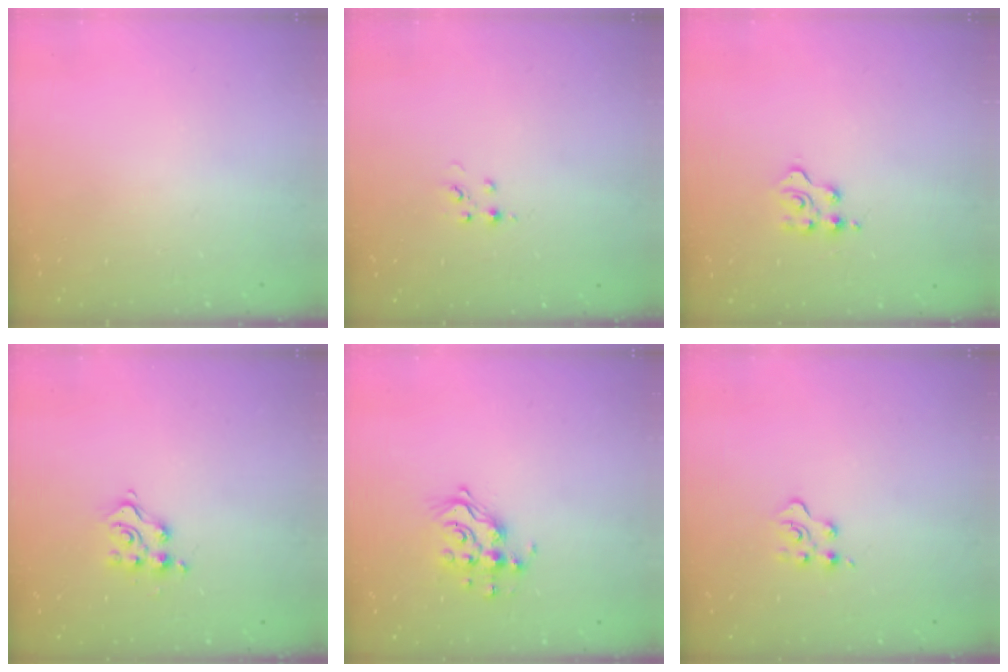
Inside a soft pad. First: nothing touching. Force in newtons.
{"total": 3.8, "press": 3.8, "slide": 0.5}
{"total": 3.7, "press": 3.6, "slide": 0.6}
{"total": 7.5, "press": 7.5, "slide": 0.5}
{"total": 12.0, "press": 11.9, "slide": 1.1}
{"total": 4.0, "press": 4.0, "slide": 0.4}